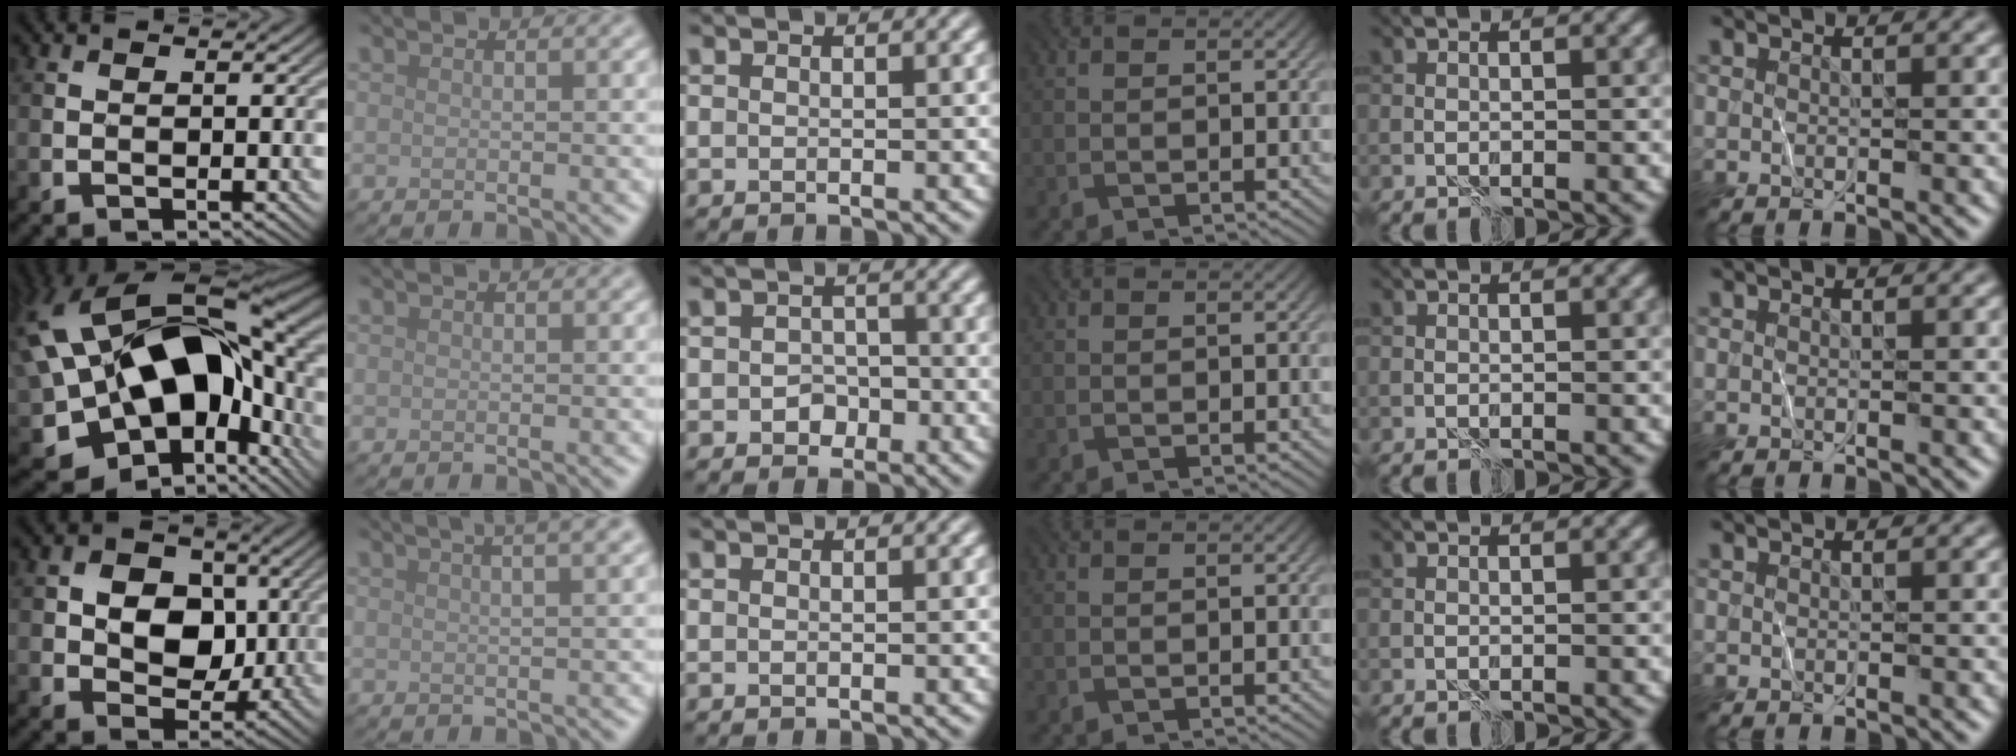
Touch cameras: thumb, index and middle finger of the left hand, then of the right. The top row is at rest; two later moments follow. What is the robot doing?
{"motion": "wrap", "object": "plastic wrap"}